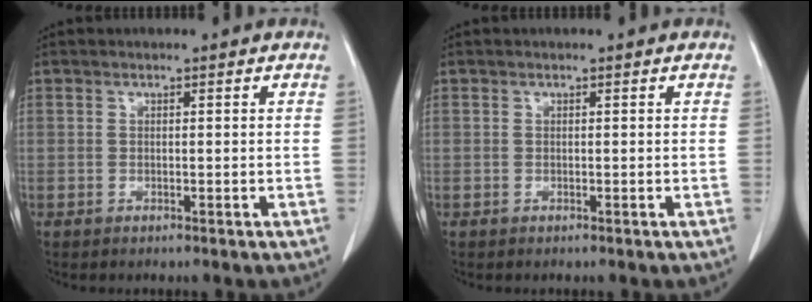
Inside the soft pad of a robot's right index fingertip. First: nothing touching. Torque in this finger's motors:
{"motor_torque": [0.00, 0.00, 0.00, 0.00]}